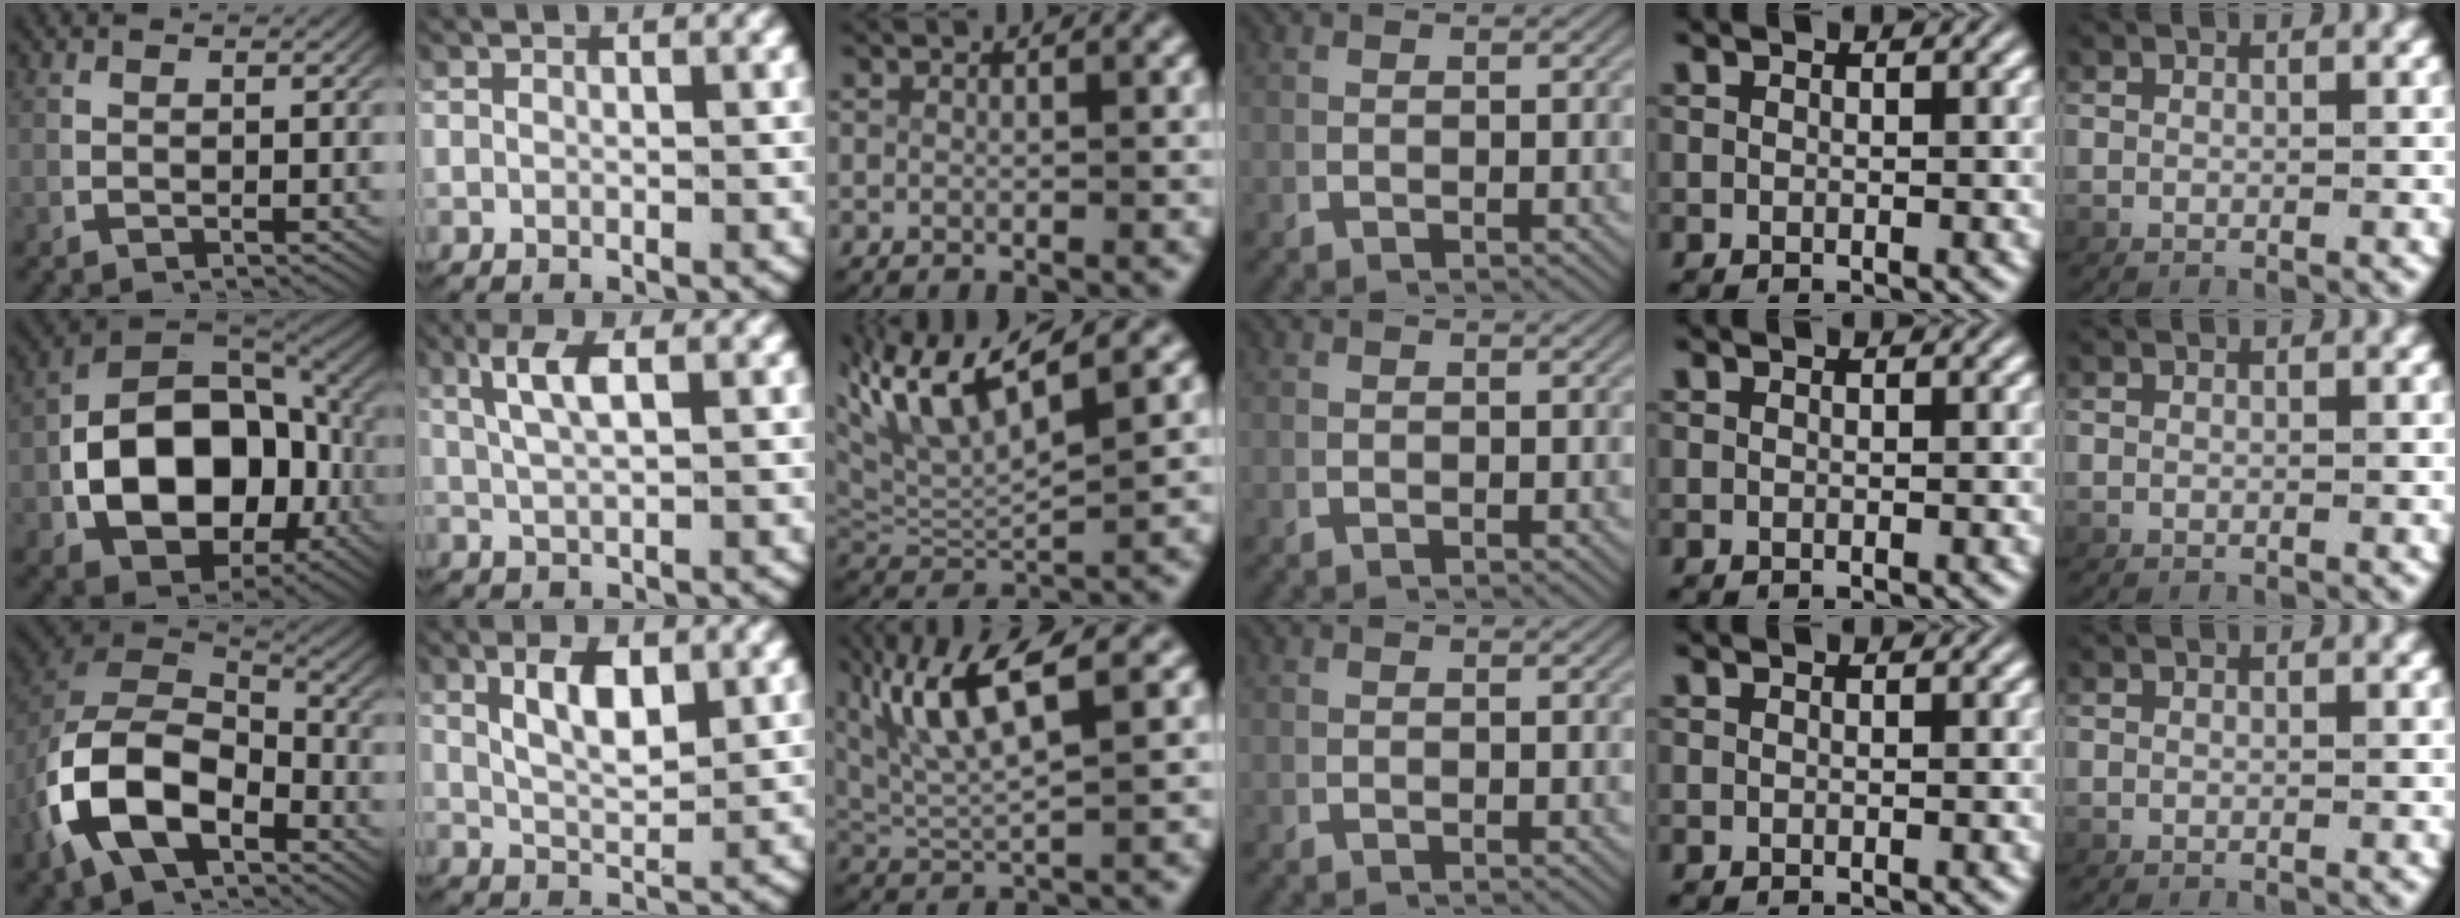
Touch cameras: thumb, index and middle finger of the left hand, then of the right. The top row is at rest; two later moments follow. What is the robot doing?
{"motion": "lift_and_place", "object": "photo album"}